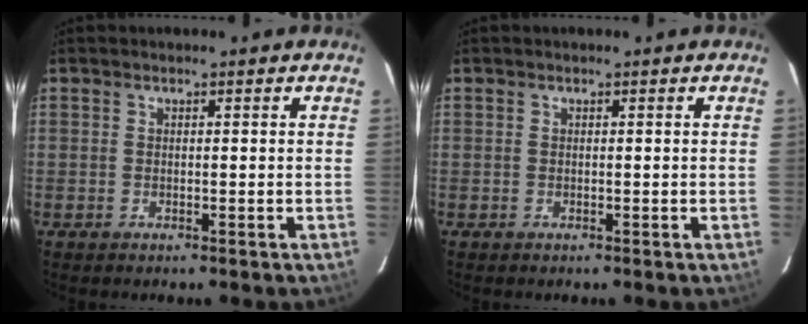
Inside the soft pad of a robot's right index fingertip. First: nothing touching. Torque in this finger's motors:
{"motor_torque": [0.00, 0.00, 0.00, 0.00]}